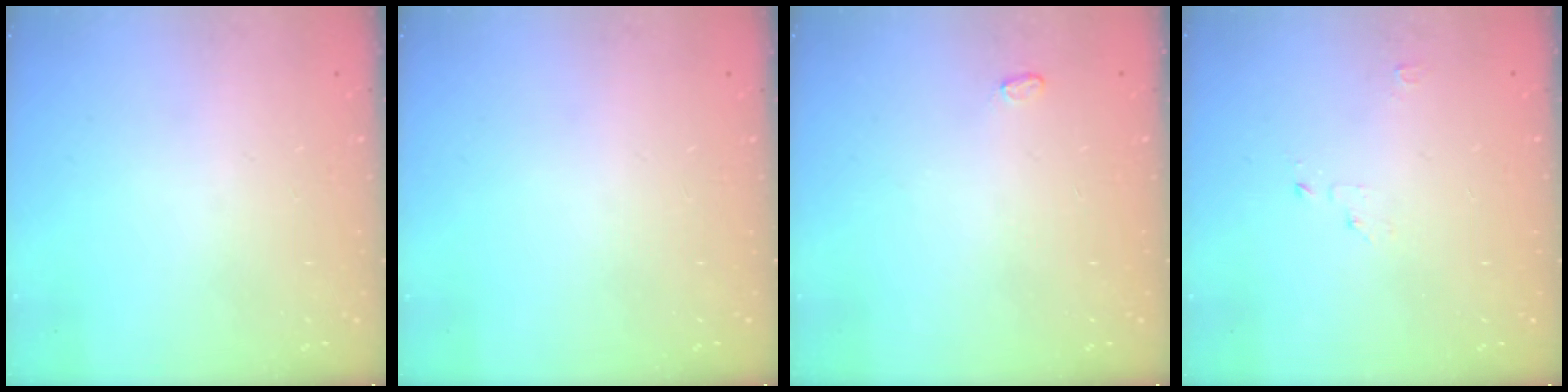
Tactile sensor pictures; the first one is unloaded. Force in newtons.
{"total": 0.0}
{"total": 2.6, "press": 2.6, "slide": 0.3}
{"total": 2.1, "press": 2.1, "slide": 0.2}